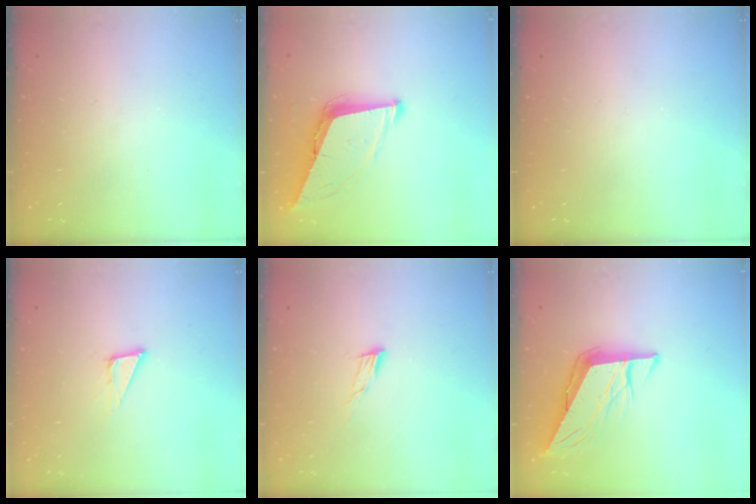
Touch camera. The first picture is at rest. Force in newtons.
{"total": 8.7, "press": 8.4, "slide": 2.4}
{"total": 0.0}
{"total": 5.3, "press": 5.3, "slide": 0.3}
{"total": 6.6, "press": 6.6, "slide": 1.0}
{"total": 9.2, "press": 9.1, "slide": 0.8}